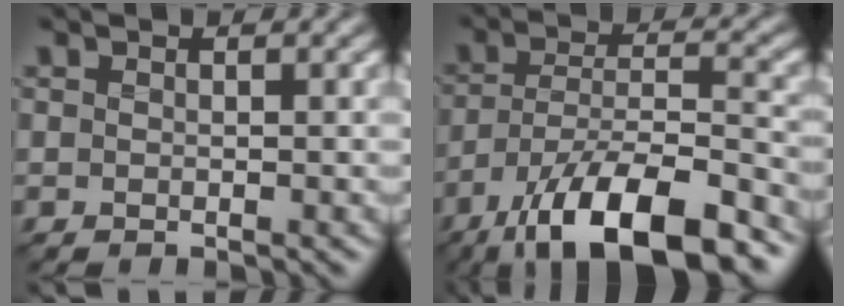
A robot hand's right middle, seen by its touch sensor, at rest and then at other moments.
{"total": 12.6, "force": [-8.3, 4.0, 8.5], "torque": [-0.151, 0.001, -0.151]}